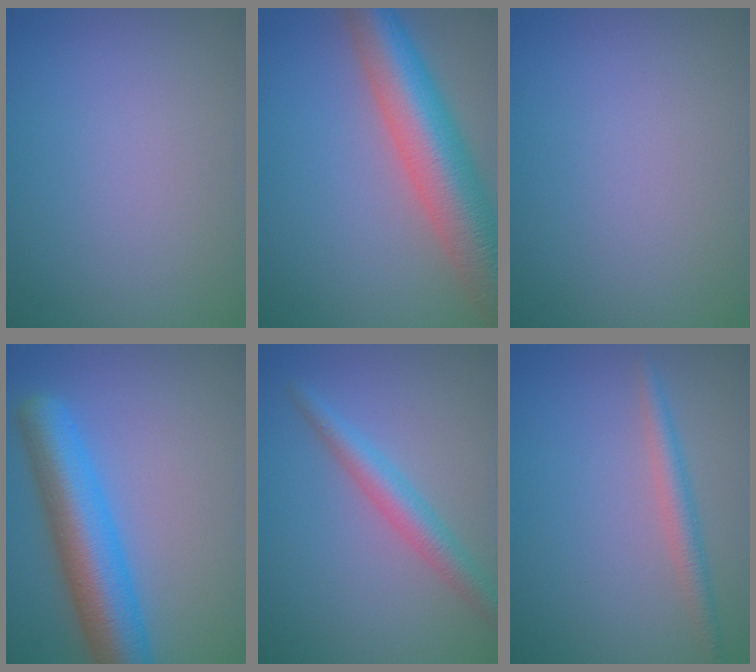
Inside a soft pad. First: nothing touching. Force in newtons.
{"total": 10.1, "press": 10.1, "slide": 0.7}
{"total": 0.0}
{"total": 7.8, "press": 7.8, "slide": 0.2}
{"total": 3.3, "press": 3.3, "slide": 0.1}
{"total": 2.3, "press": 2.3, "slide": 0.1}